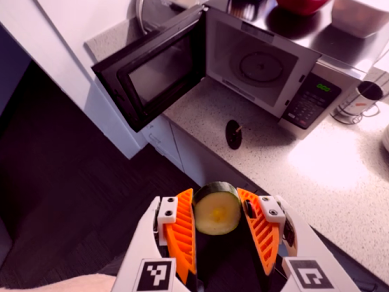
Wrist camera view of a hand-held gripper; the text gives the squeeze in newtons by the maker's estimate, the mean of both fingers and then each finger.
{"total": 11.0, "left": 11.1, "right": 11.0}